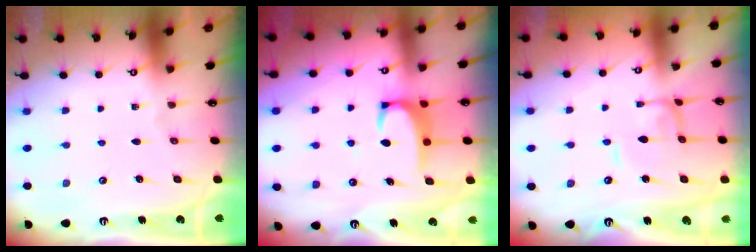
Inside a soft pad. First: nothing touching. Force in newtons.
{"total": 3.9, "press": 3.9, "slide": 0.3}
{"total": 1.4, "press": 1.3, "slide": 0.3}